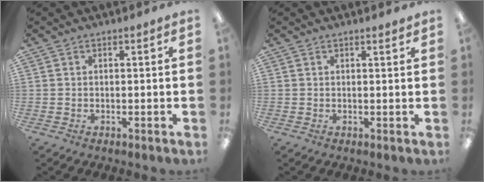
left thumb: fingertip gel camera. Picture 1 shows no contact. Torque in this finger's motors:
{"motor_torque": [-0.13, -0.10, -0.12, -0.14, 0.00]}